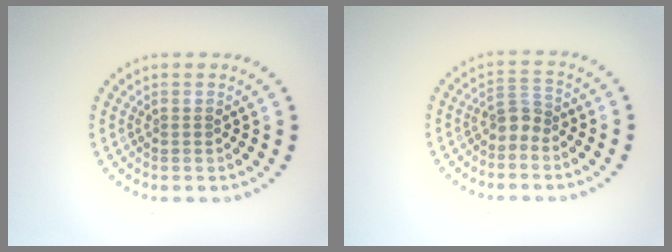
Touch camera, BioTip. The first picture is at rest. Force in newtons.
{"total": 2.0, "press": 1.5, "slide": 1.3}